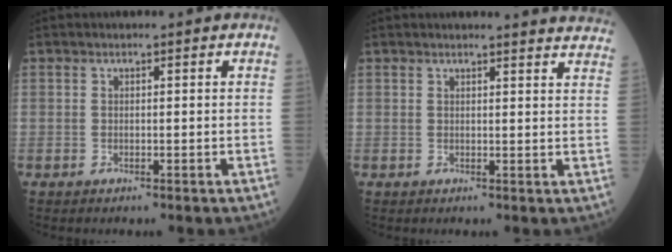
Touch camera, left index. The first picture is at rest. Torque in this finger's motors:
{"motor_torque": [1.04, -1.10, 0.11, 0.03]}